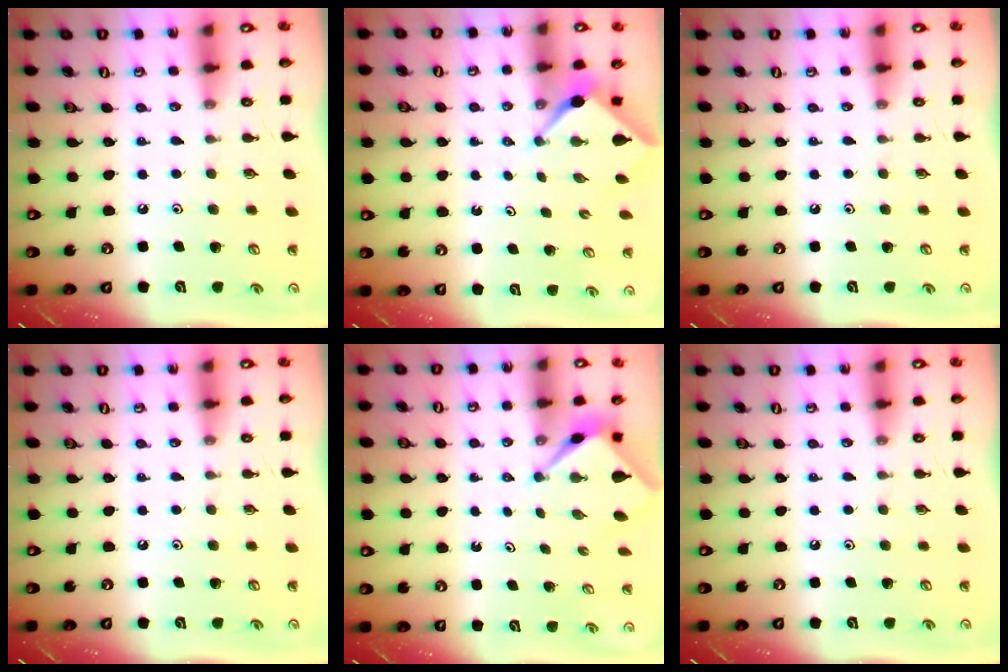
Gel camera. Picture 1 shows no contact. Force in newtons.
{"total": 2.3, "press": 2.3, "slide": 0.2}
{"total": 0.0}
{"total": 0.0}
{"total": 2.7, "press": 2.7, "slide": 0.1}
{"total": 0.0}